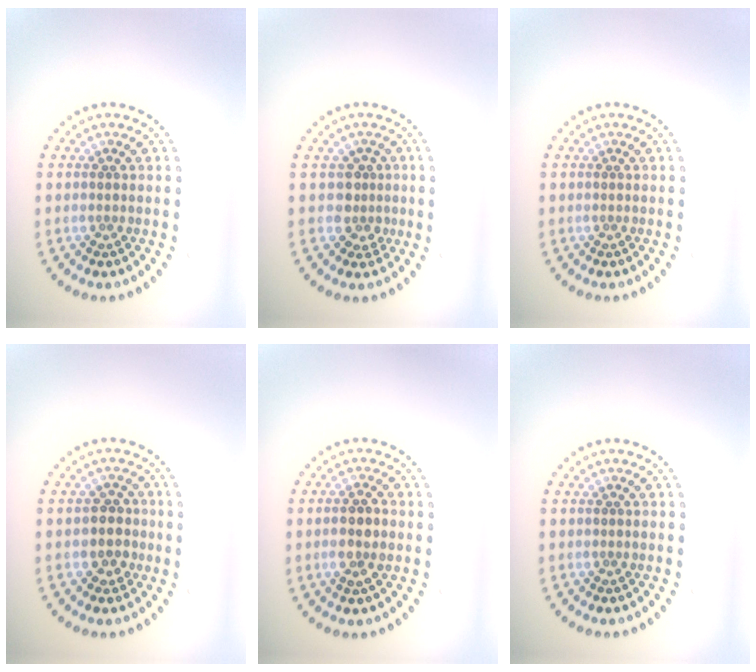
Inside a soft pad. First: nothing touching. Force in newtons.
{"total": 2.1, "press": 1.5, "slide": 1.5}
{"total": 0.0}
{"total": 2.4, "press": 2.2, "slide": 1.0}
{"total": 2.6, "press": 2.5, "slide": 0.7}
{"total": 0.0}